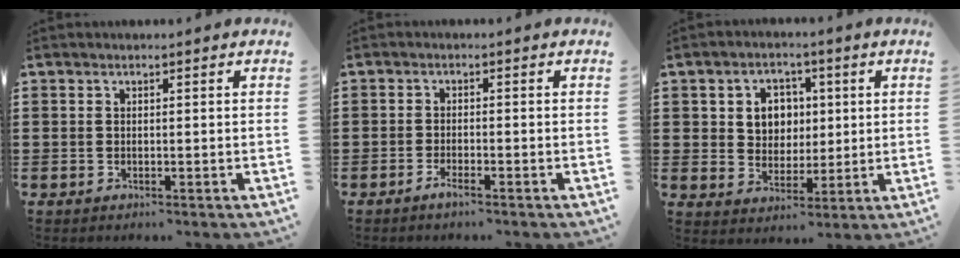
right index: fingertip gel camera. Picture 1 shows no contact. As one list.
[{"total": 1.5, "force": [-1.3, 0.0, 0.7], "torque": [-0.013, -0.003, -0.023]}, {"total": 5.6, "force": [1.2, 5.0, 2.2], "torque": [-0.050, 0.011, 0.016]}]